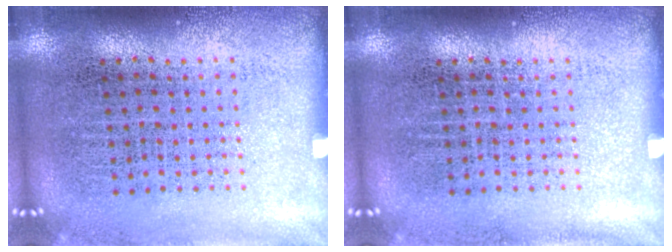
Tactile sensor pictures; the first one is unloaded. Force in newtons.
{"total": 0.0}